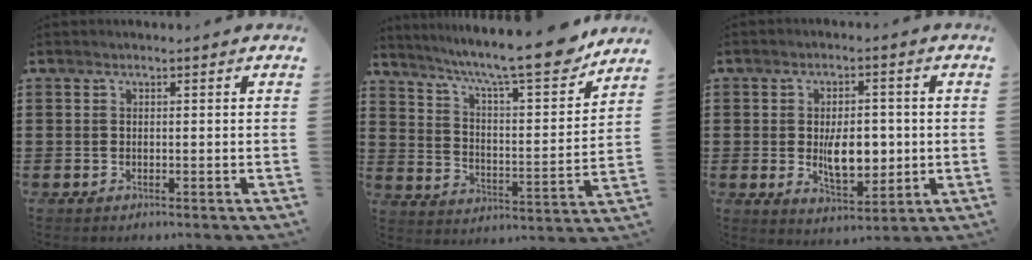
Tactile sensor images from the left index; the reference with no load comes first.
{"total": 11.3, "force": [9.5, 0.9, 6.0], "torque": [-0.126, -0.063, 0.152]}
{"total": 7.9, "force": [-0.4, 4.0, 6.8], "torque": [-0.107, -0.001, -0.012]}